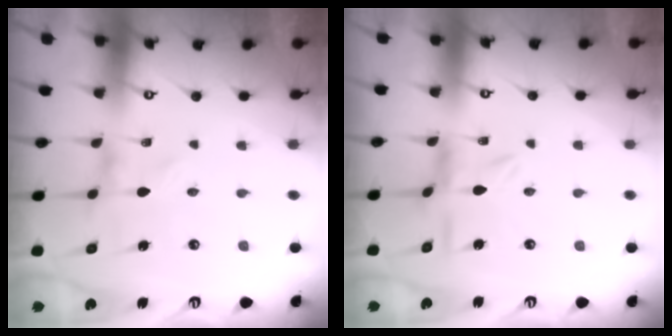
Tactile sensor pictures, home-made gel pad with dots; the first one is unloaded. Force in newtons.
{"total": 3.9, "press": 3.9, "slide": 0.5}